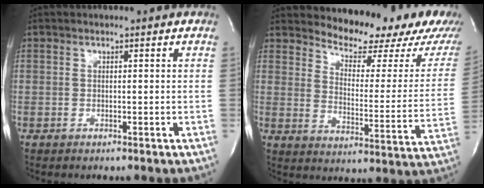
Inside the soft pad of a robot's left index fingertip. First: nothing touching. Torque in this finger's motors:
{"motor_torque": [0.07, -0.11, 0.15, 0.02]}